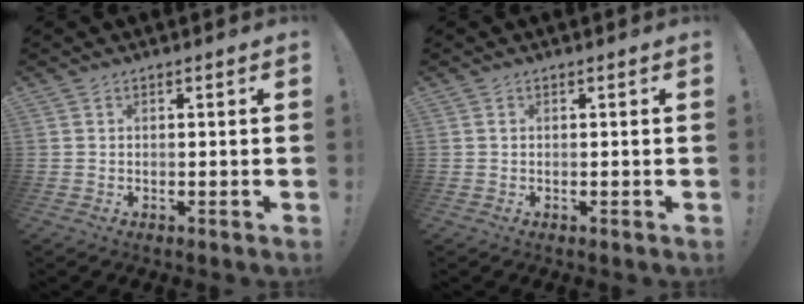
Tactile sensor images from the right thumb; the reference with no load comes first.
{"total": 0.0}